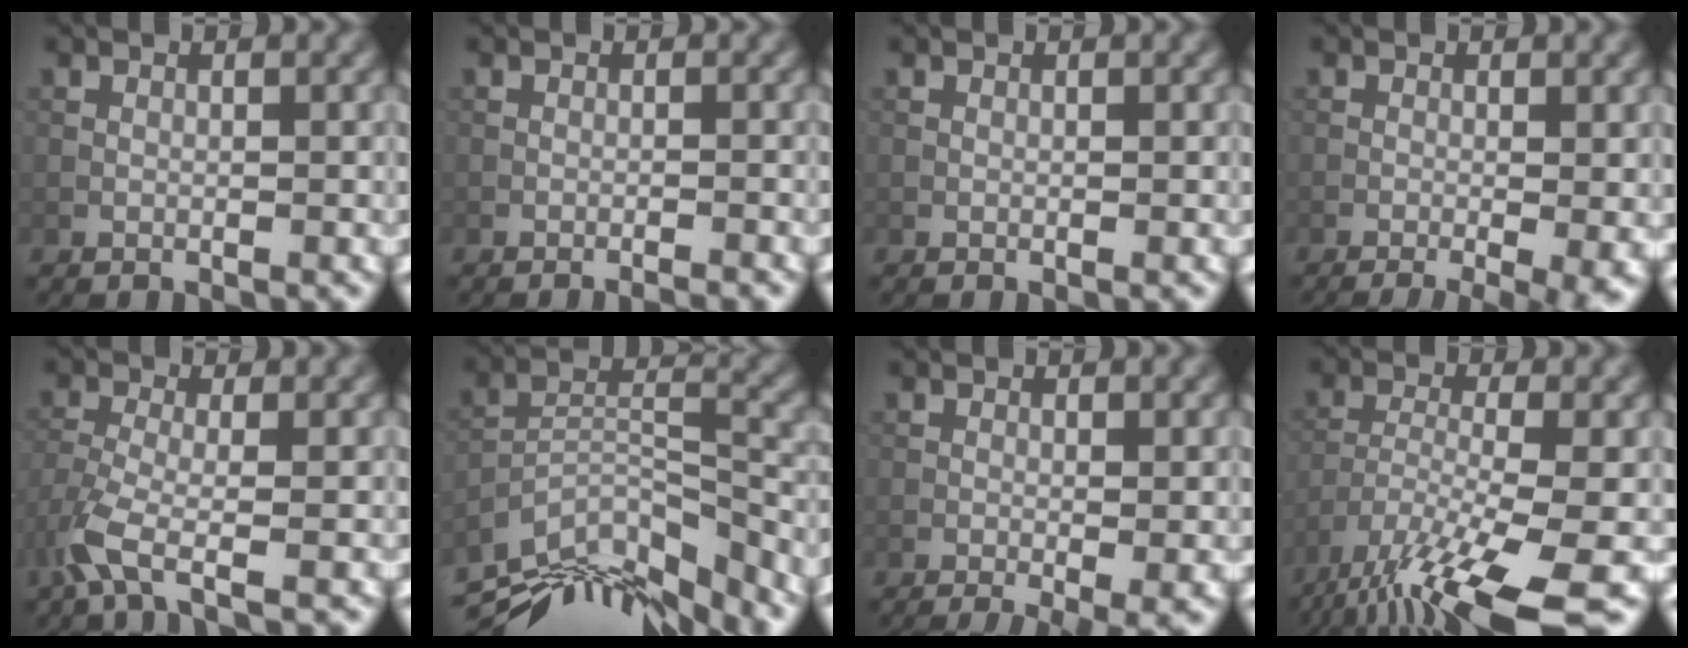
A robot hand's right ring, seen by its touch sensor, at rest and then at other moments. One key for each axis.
{"total": 1.7, "fx": -1.4, "fy": 0.2, "fz": 0.8, "tx": -0.008, "ty": 0.008, "tz": -0.030}
{"total": 0.0}
{"total": 6.1, "fx": -2.8, "fy": 1.8, "fz": 5.0, "tx": -0.067, "ty": -0.010, "tz": -0.031}
{"total": 4.4, "fx": -2.4, "fy": 1.2, "fz": 3.5, "tx": -0.086, "ty": -0.009, "tz": -0.059}
{"total": 12.9, "fx": -10.8, "fy": 3.7, "fz": 6.0, "tx": -0.115, "ty": 0.006, "tz": -0.169}
{"total": 4.4, "fx": -2.1, "fy": 1.1, "fz": 3.7, "tx": -0.056, "ty": -0.006, "tz": -0.026}
{"total": 12.2, "fx": -8.6, "fy": 2.9, "fz": 8.2, "tx": -0.178, "ty": -0.027, "tz": -0.146}